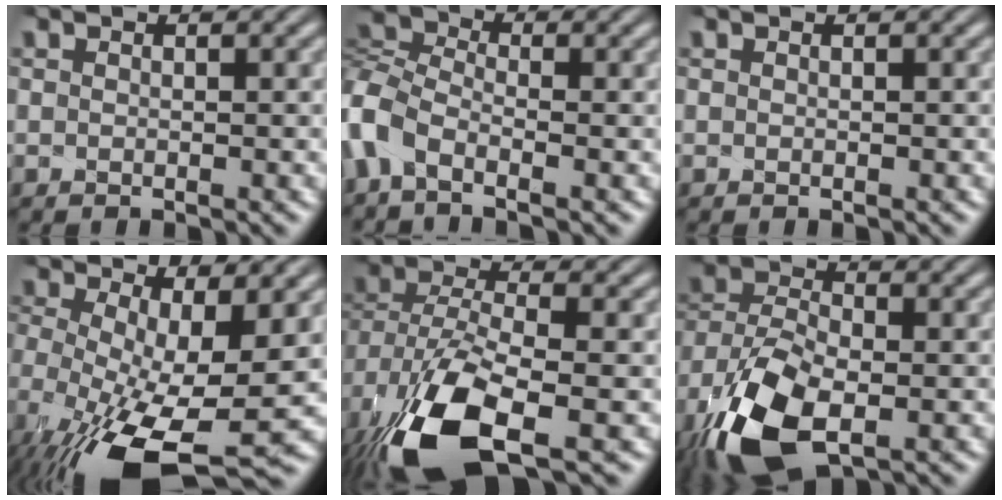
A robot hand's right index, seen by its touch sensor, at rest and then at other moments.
{"total": 6.0, "force": [-1.6, 4.8, 3.1], "torque": [-0.089, -0.008, -0.041]}
{"total": 0.0}
{"total": 8.7, "force": [-3.4, 4.6, 6.5], "torque": [-0.146, -0.049, -0.033]}
{"total": 9.2, "force": [-3.4, 4.9, 7.0], "torque": [-0.170, -0.035, -0.038]}
{"total": 9.4, "force": [-3.6, 6.0, 6.3], "torque": [-0.146, -0.028, -0.046]}